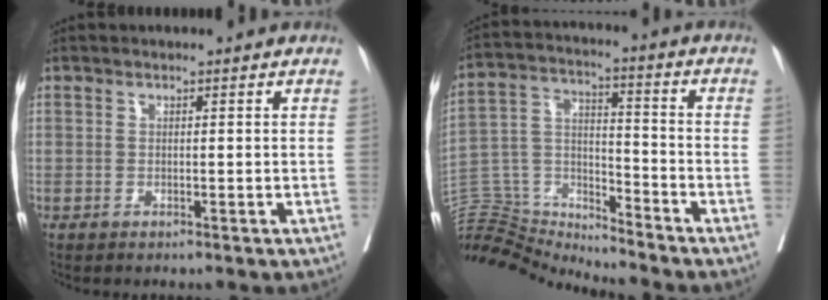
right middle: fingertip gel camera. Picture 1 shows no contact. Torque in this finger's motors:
{"motor_torque": [-0.74, -1.39, 0.16, 0.18]}